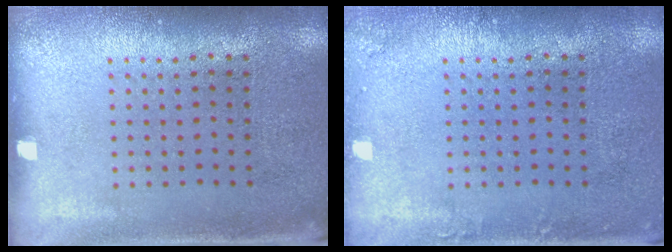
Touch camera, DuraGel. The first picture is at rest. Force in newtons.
{"total": 1.0, "press": 1.0, "slide": 0.2}